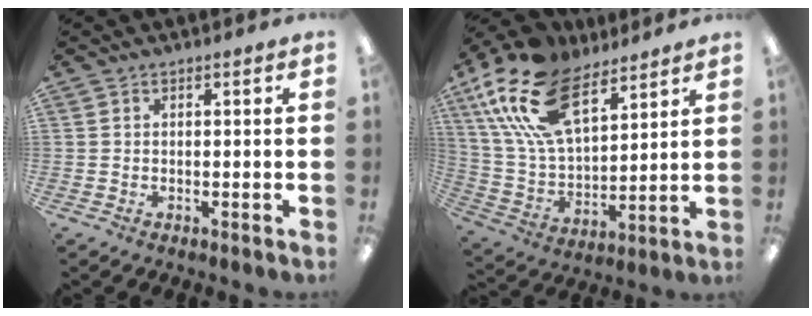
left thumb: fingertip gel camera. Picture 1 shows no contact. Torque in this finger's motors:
{"motor_torque": [0.89, 0.73, 1.50, -1.27, 0.62]}